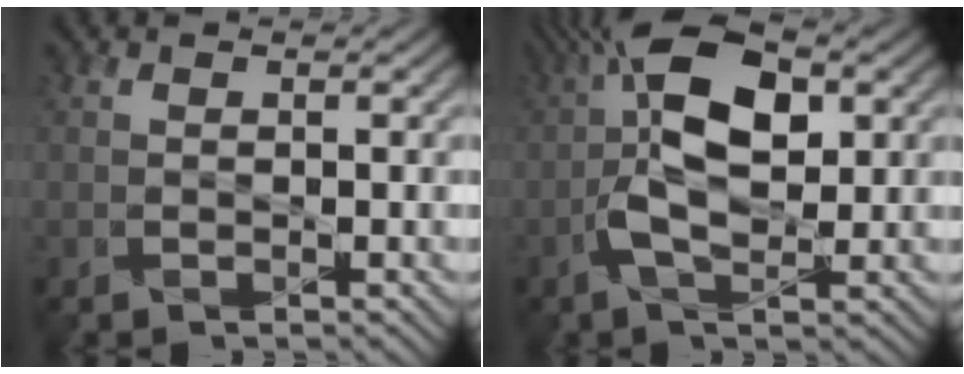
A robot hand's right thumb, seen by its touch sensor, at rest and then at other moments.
{"total": 10.2, "force": [0.4, 4.4, 9.2], "torque": [-0.181, 0.025, -0.007]}